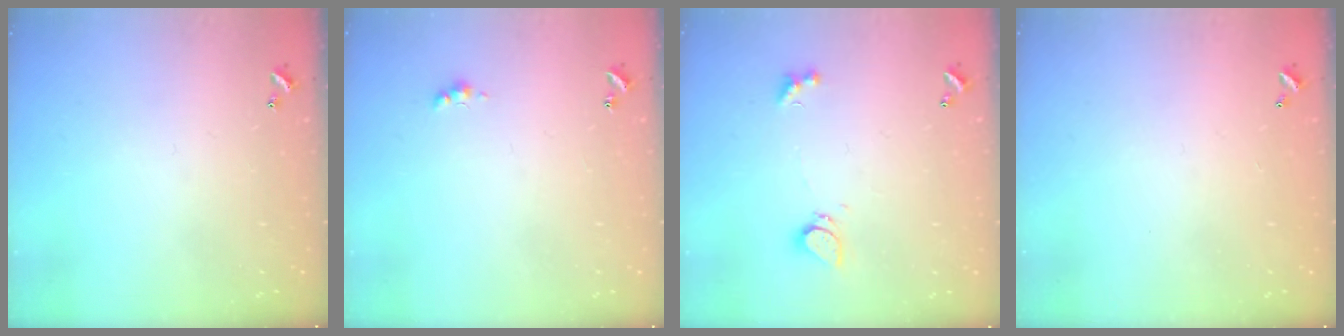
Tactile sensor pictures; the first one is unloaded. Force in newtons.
{"total": 2.0, "press": 1.9, "slide": 0.5}
{"total": 2.1, "press": 2.0, "slide": 0.6}
{"total": 2.8, "press": 2.8, "slide": 0.1}